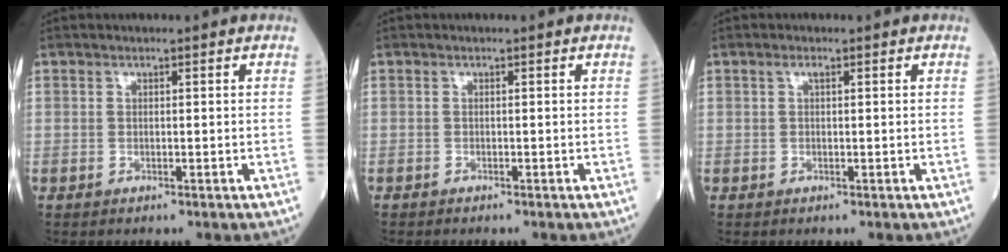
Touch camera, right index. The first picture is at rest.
{"total": 0.6, "force": [-0.6, 0.1, 0.2], "torque": [-0.003, -0.001, -0.012]}
{"total": 0.8, "force": [0.3, 0.2, 0.7], "torque": [-0.015, 0.004, 0.002]}